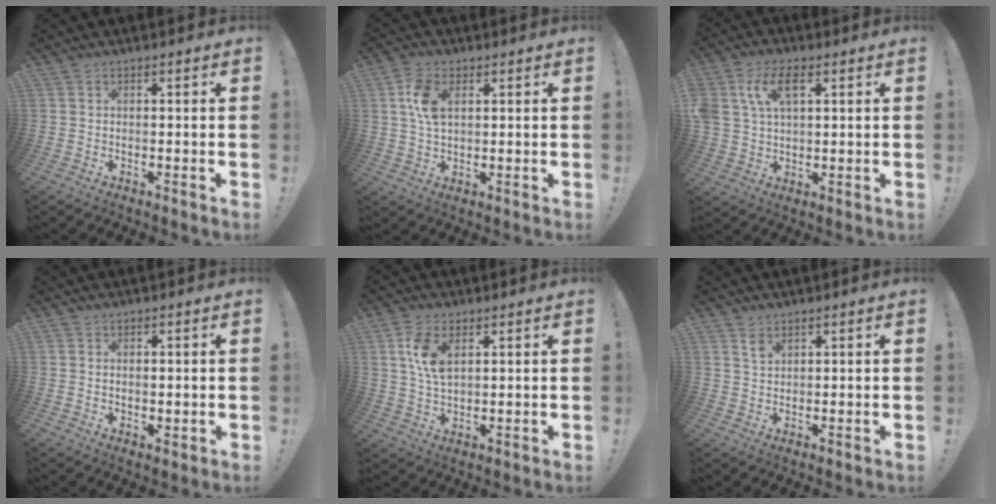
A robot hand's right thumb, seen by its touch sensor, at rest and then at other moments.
{"total": 7.7, "force": [2.2, 4.6, 5.8], "torque": [-0.115, 0.000, 0.038]}
{"total": 9.9, "force": [3.8, 5.9, 7.0], "torque": [-0.151, 0.009, 0.072]}
{"total": 1.6, "force": [0.7, 1.1, 0.9], "torque": [-0.007, -0.002, 0.009]}
{"total": 8.2, "force": [3.0, 4.5, 6.2], "torque": [-0.125, -0.004, 0.053]}
{"total": 2.9, "force": [2.0, 1.5, 1.3], "torque": [-0.010, -0.015, 0.034]}